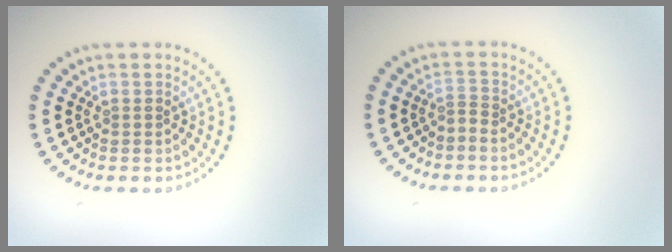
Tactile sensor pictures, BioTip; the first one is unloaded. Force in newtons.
{"total": 0.6, "press": 0.1, "slide": 0.6}